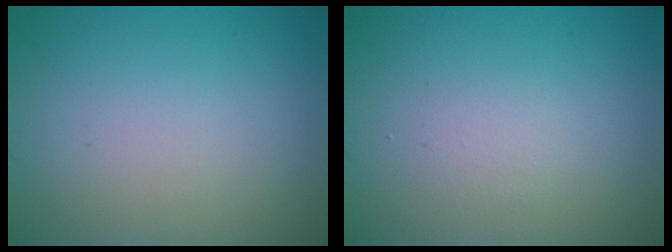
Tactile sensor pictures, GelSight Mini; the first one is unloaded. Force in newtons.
{"total": 1.1, "press": 1.1, "slide": 0.1}